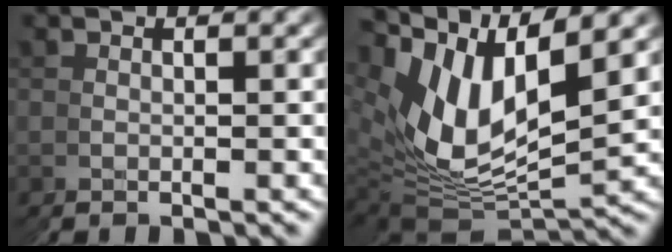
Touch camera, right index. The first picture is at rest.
{"total": 12.5, "force": [1.3, 9.4, 8.2], "torque": [-0.167, -0.022, 0.025]}